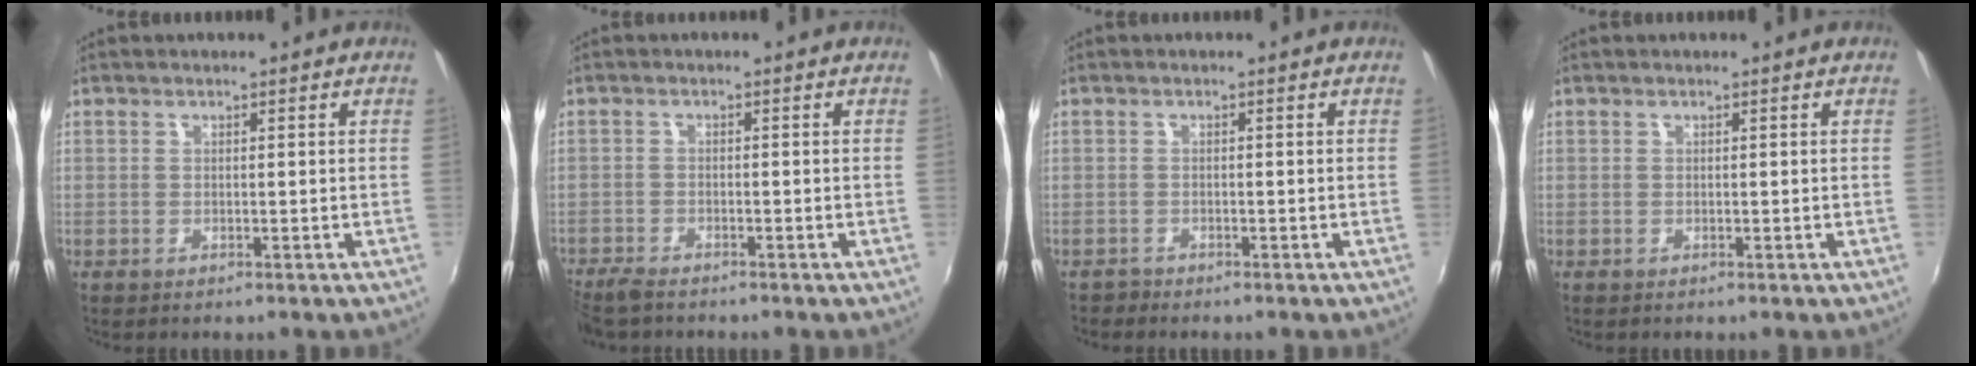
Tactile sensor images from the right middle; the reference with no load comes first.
{"total": 4.4, "force": [-4.0, 1.0, 1.7], "torque": [-0.049, -0.021, -0.078]}
{"total": 1.0, "force": [-0.9, 0.3, -0.2], "torque": [-0.001, 0.000, -0.020]}
{"total": 0.0}